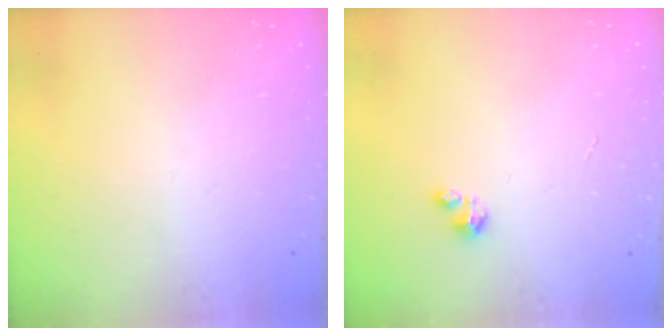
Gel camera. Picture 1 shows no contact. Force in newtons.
{"total": 1.2, "press": 1.2, "slide": 0.2}